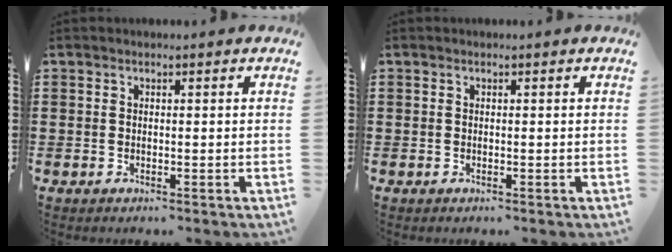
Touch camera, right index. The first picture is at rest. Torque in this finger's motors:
{"motor_torque": [-0.16, 0.58, 0.00, 0.00]}